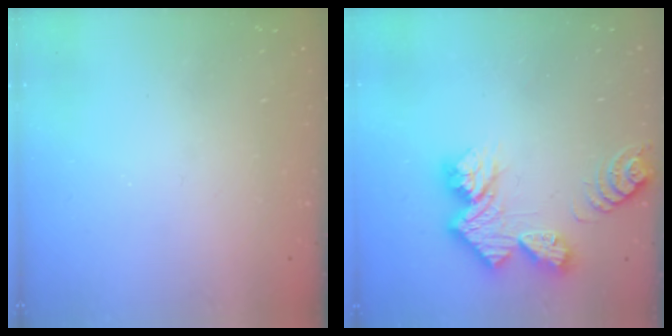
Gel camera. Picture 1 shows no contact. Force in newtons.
{"total": 11.9, "press": 11.8, "slide": 1.0}